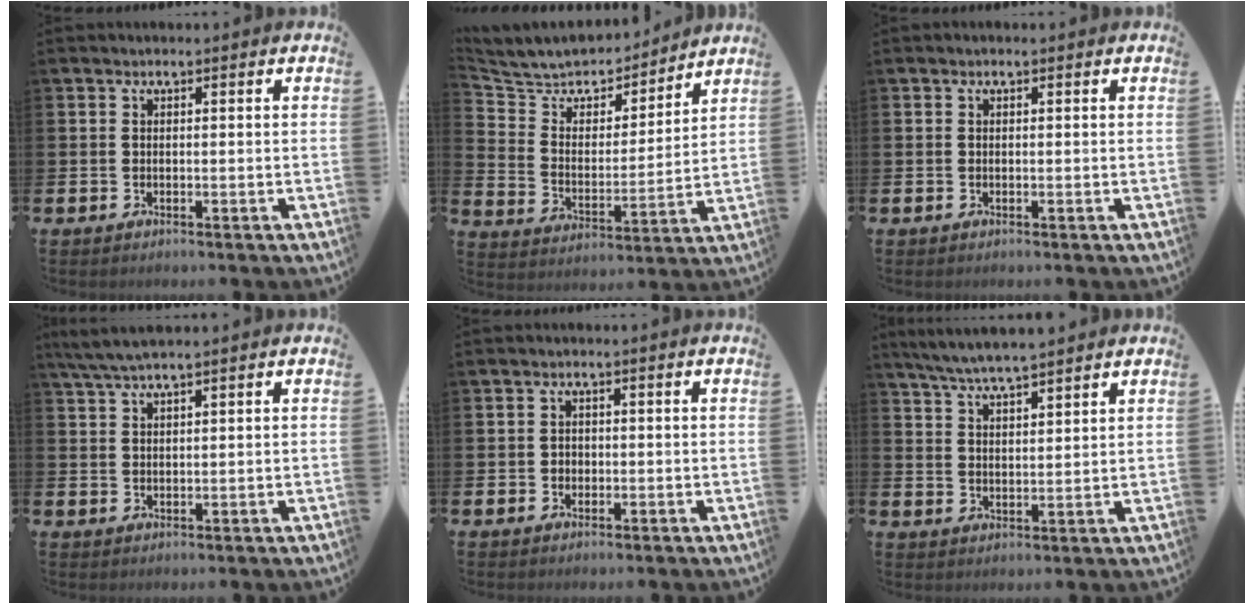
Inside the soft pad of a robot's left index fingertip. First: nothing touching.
{"total": 7.7, "force": [7.2, 2.6, 1.0], "torque": [-0.064, -0.055, 0.125]}
{"total": 0.0}
{"total": 3.3, "force": [2.8, 0.2, 1.7], "torque": [-0.047, 0.000, 0.053]}
{"total": 1.3, "force": [-0.2, 1.2, 0.3], "torque": [-0.001, 0.004, -0.008]}
{"total": 5.7, "force": [5.5, 0.2, 1.5], "torque": [-0.052, -0.019, 0.101]}